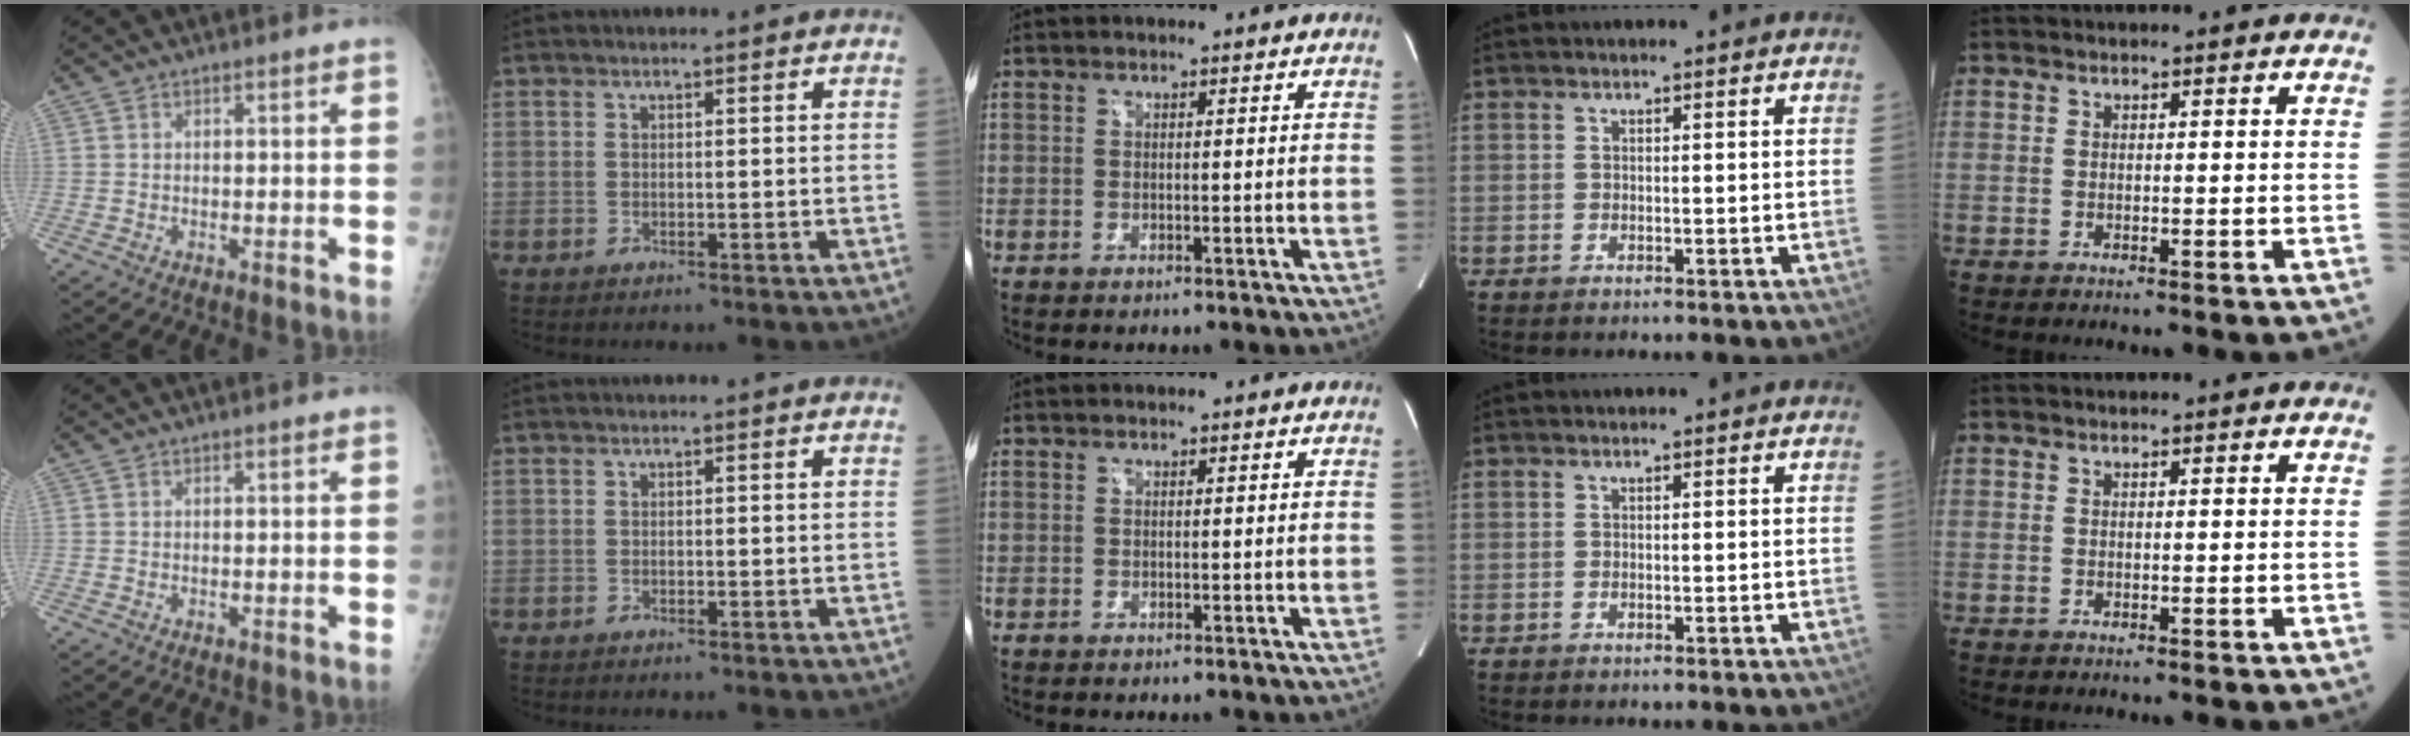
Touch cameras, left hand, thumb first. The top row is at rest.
{}